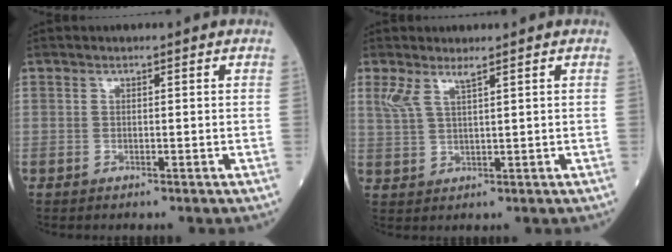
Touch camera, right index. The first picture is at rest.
{"total": 3.1, "force": [2.1, 0.3, 2.2], "torque": [-0.059, 0.007, 0.051]}